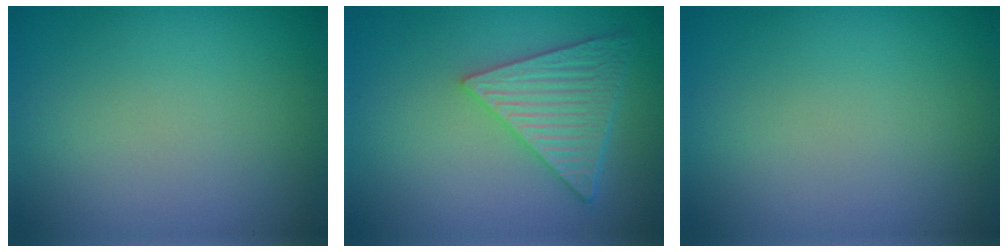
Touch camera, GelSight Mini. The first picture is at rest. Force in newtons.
{"total": 6.0, "press": 4.9, "slide": 3.4}
{"total": 0.0}